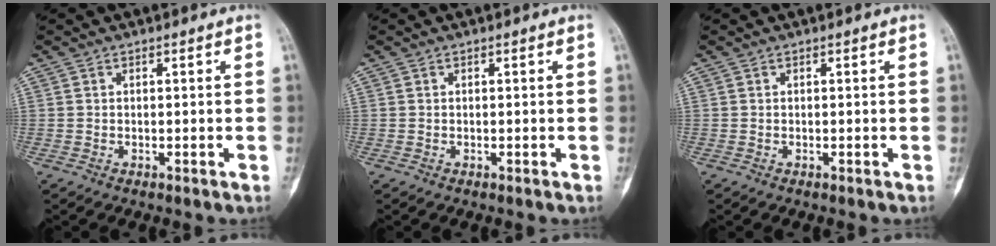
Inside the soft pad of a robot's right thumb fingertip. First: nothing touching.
{"total": 0.0}
{"total": 0.0}